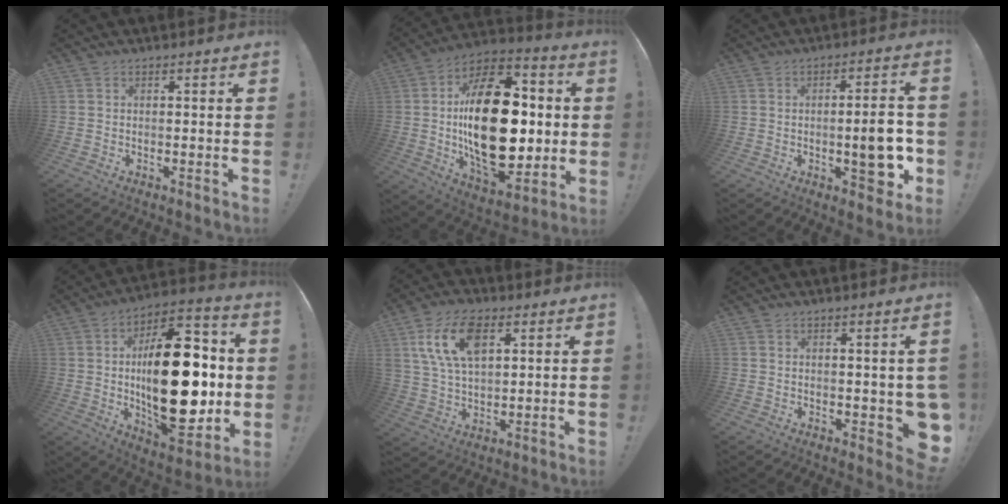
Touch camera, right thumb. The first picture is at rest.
{"total": 33.2, "force": [0.5, 18.6, 27.5], "torque": [-0.475, 0.001, 0.020]}
{"total": 10.3, "force": [-2.0, 4.1, 9.2], "torque": [-0.104, 0.003, -0.030]}
{"total": 32.4, "force": [-0.4, 16.2, 28.1], "torque": [-0.470, 0.001, 0.005]}
{"total": 14.0, "force": [5.9, 8.2, 9.7], "torque": [-0.189, -0.004, 0.109]}
{"total": 4.5, "force": [0.0, 2.7, 3.5], "torque": [-0.026, -0.004, 0.006]}